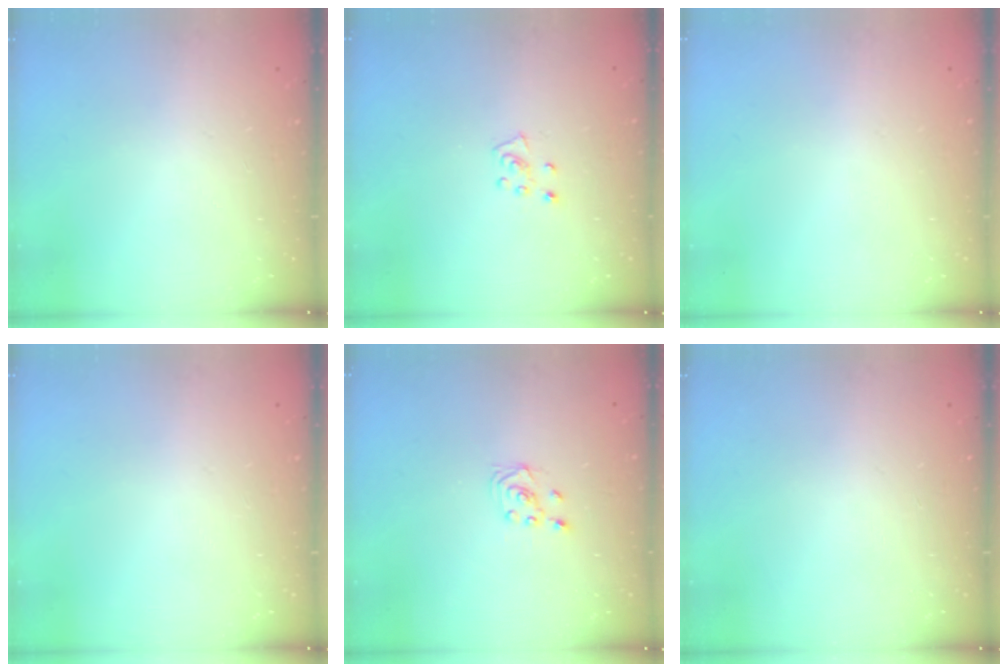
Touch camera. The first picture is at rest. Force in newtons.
{"total": 5.0, "press": 4.9, "slide": 0.4}
{"total": 0.0}
{"total": 0.0}
{"total": 2.3, "press": 2.2, "slide": 0.6}
{"total": 0.0}